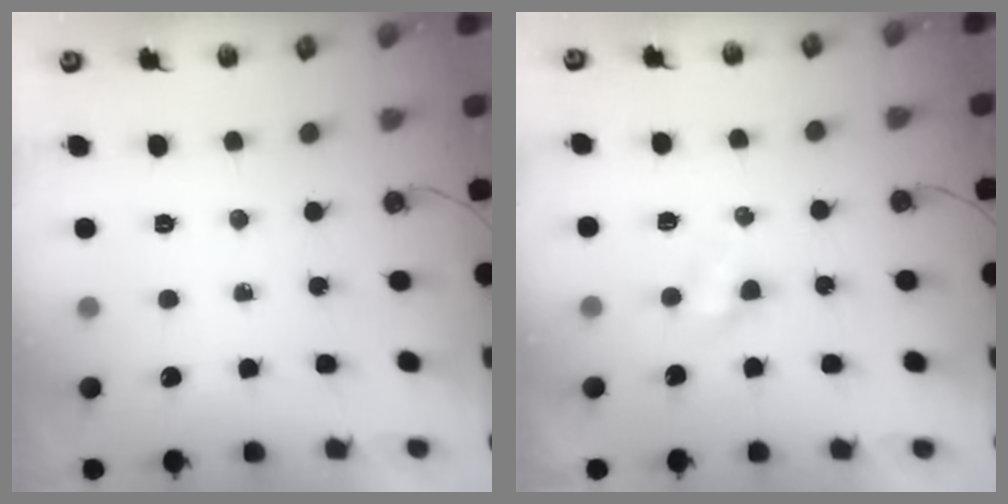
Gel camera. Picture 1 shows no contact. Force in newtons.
{"total": 3.0, "press": 3.0, "slide": 0.3}